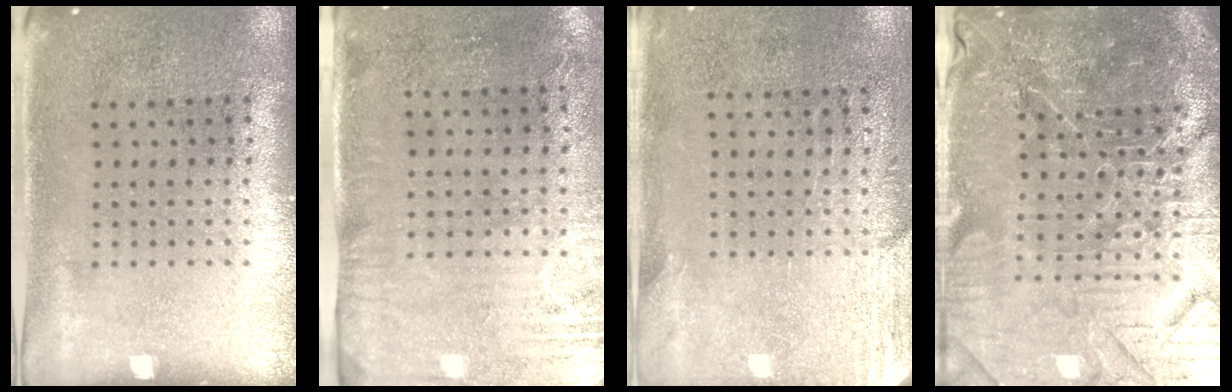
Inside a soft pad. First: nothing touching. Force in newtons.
{"total": 2.9, "press": 2.4, "slide": 1.7}
{"total": 2.8, "press": 2.4, "slide": 1.3}
{"total": 6.0, "press": 5.5, "slide": 2.3}